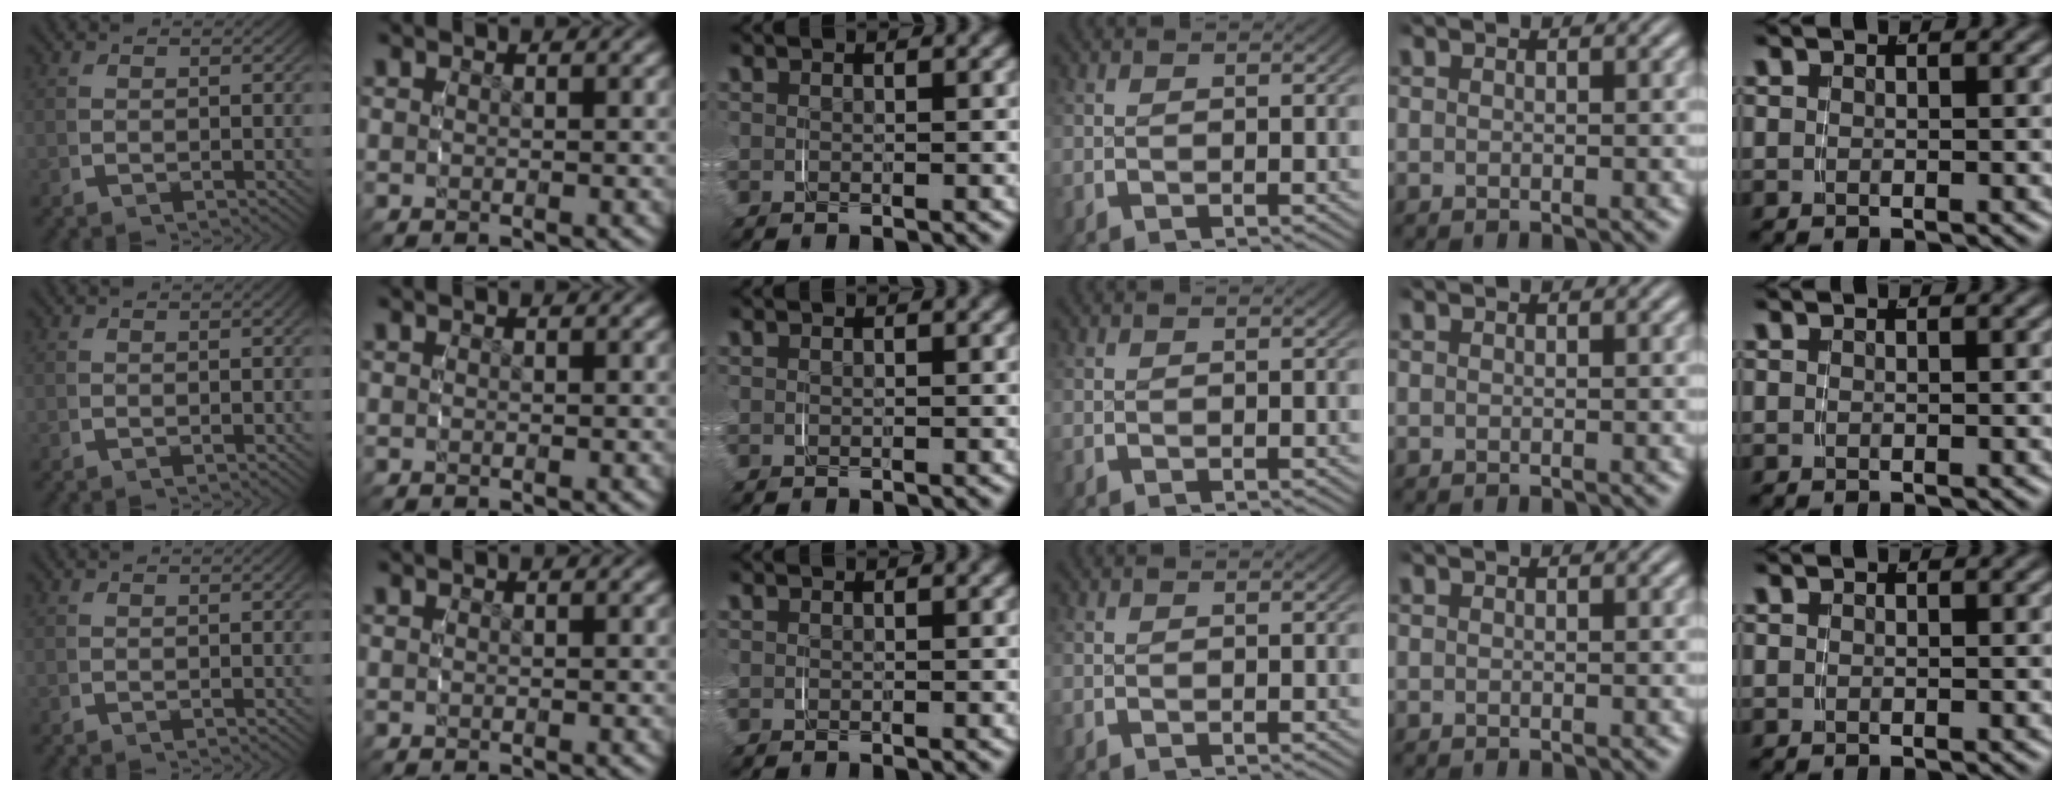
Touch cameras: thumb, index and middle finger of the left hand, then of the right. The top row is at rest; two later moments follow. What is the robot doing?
{"motion": "grasp_and_lifting", "object": "jewelry box"}